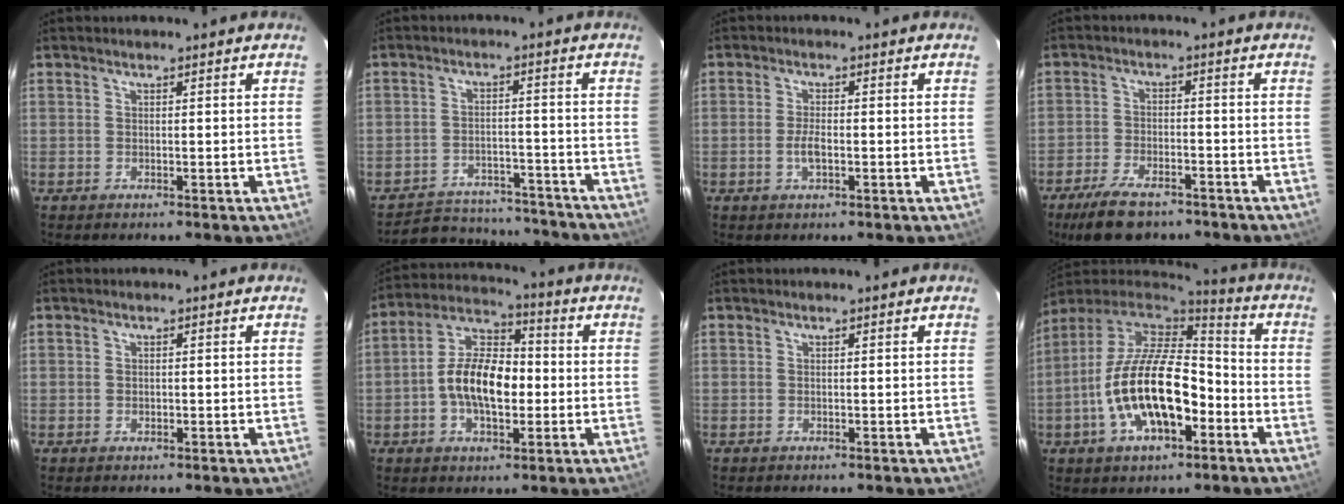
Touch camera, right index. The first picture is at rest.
{"total": 16.0, "force": [-14.3, 6.0, 3.9], "torque": [-0.094, 0.031, -0.176]}
{"total": 2.9, "force": [-0.9, 1.1, 2.5], "torque": [-0.053, -0.001, -0.017]}
{"total": 10.5, "force": [-8.0, 4.3, 5.3], "torque": [-0.130, -0.010, -0.136]}
{"total": 0.7, "force": [-0.1, 0.6, 0.2], "torque": [-0.001, 0.000, -0.001]}
{"total": 12.3, "force": [-1.9, 6.5, 10.3], "torque": [-0.198, 0.020, -0.037]}
{"total": 0.0}
{"total": 19.9, "force": [-6.6, 9.5, 16.2], "torque": [-0.326, -0.006, -0.115]}